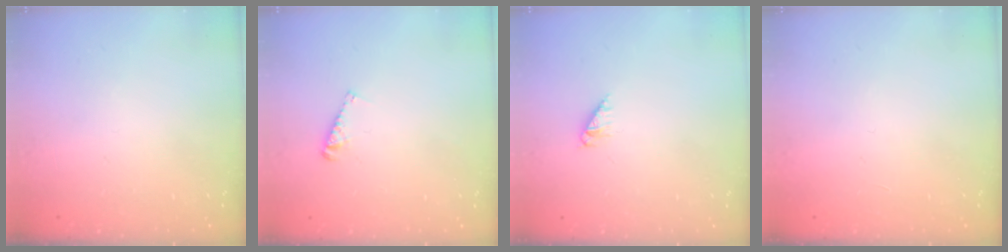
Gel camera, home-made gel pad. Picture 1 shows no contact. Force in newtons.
{"total": 3.5, "press": 3.5, "slide": 0.3}
{"total": 2.7, "press": 2.7, "slide": 0.4}
{"total": 0.0}